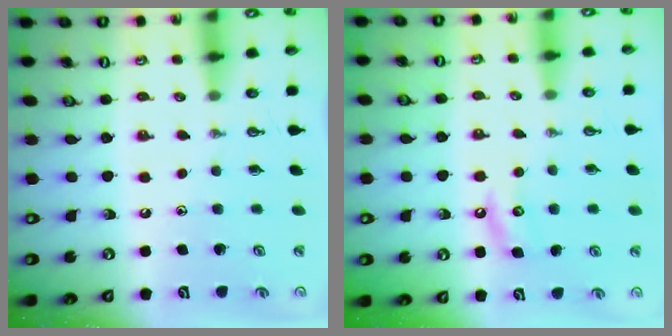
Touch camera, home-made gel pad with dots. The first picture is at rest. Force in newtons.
{"total": 4.3, "press": 4.3, "slide": 0.3}